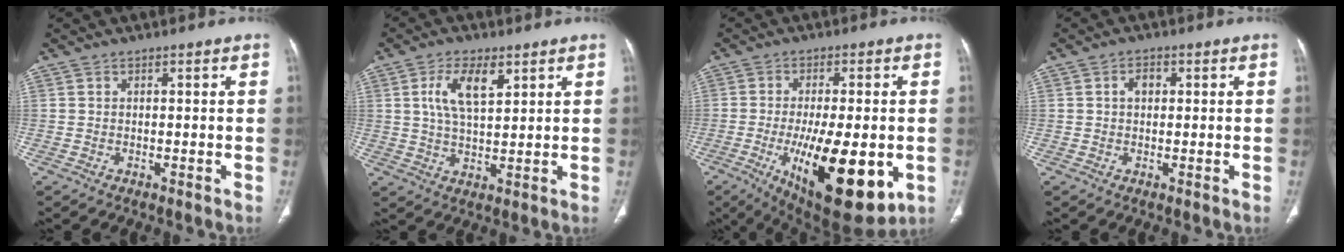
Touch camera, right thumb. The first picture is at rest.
{"total": 8.2, "force": [3.3, 3.7, 6.5], "torque": [-0.118, -0.011, 0.064]}
{"total": 20.5, "force": [-5.4, 7.5, 18.3], "torque": [-0.272, -0.023, -0.063]}
{"total": 2.5, "force": [0.5, 1.8, 1.7], "torque": [-0.022, 0.008, 0.007]}